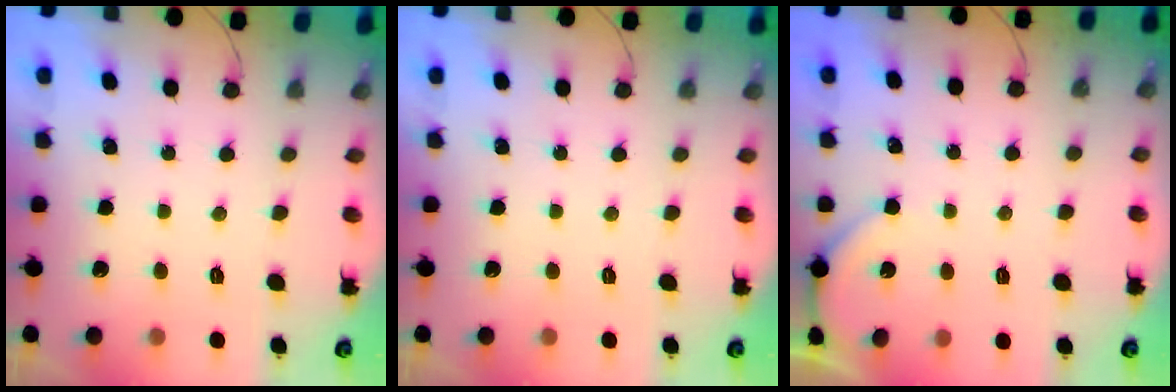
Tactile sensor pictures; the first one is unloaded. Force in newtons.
{"total": 0.0}
{"total": 2.0, "press": 2.0, "slide": 0.2}